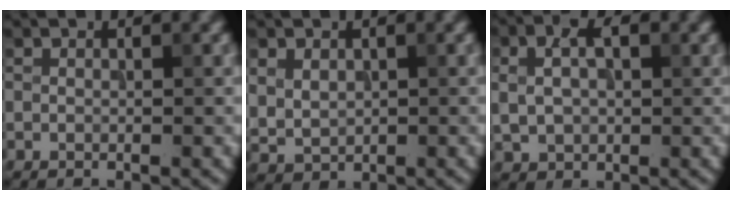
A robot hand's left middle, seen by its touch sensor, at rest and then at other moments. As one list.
[{"total": 2.4, "force": [0.6, 1.8, 1.3], "torque": [-0.030, -0.002, 0.015]}, {"total": 4.6, "force": [1.1, 3.1, 3.2], "torque": [-0.064, 0.012, 0.017]}]